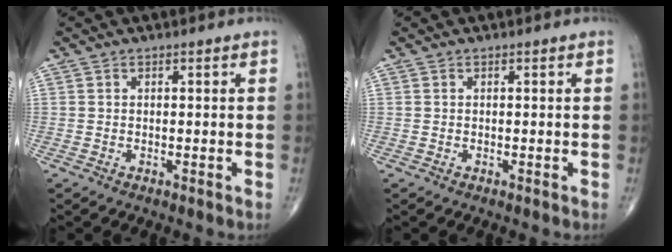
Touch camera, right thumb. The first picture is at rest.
{"total": 0.0}